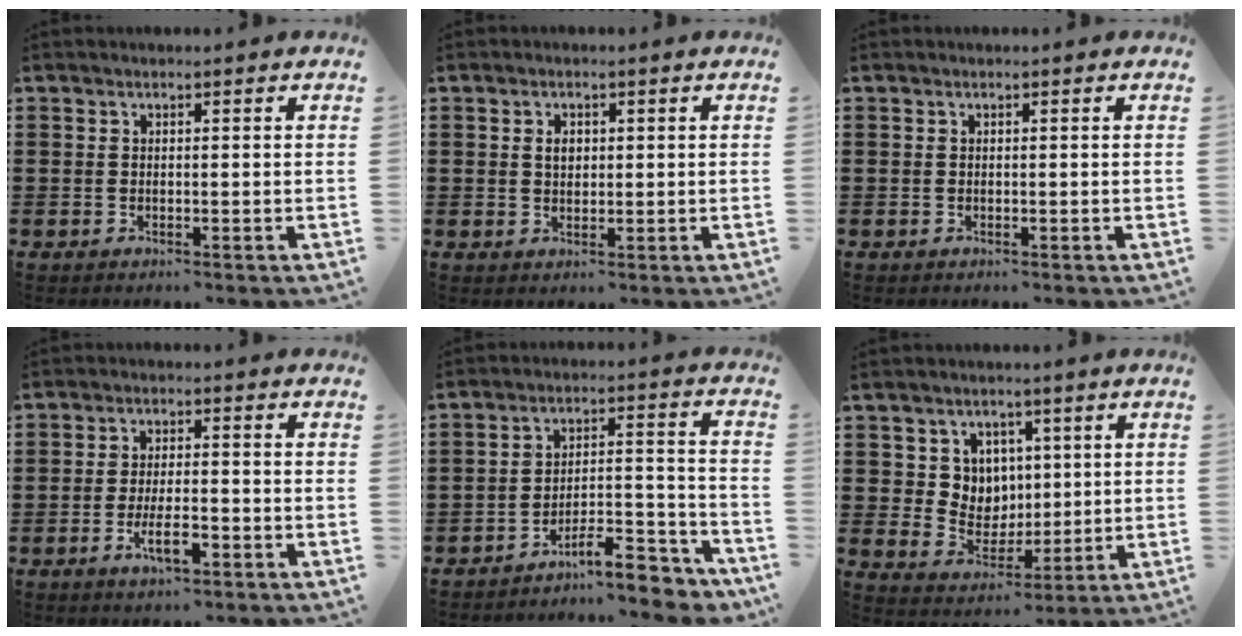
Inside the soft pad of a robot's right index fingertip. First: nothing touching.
{"total": 2.7, "force": [0.6, 1.7, 2.0], "torque": [-0.037, 0.006, 0.008]}
{"total": 0.0}
{"total": 5.5, "force": [-2.5, 1.8, 4.6], "torque": [-0.087, 0.001, -0.047]}
{"total": 9.0, "force": [-7.6, 2.1, 4.4], "torque": [-0.058, 0.024, -0.140]}
{"total": 6.3, "force": [2.7, 5.6, 0.8], "torque": [-0.042, -0.001, 0.050]}